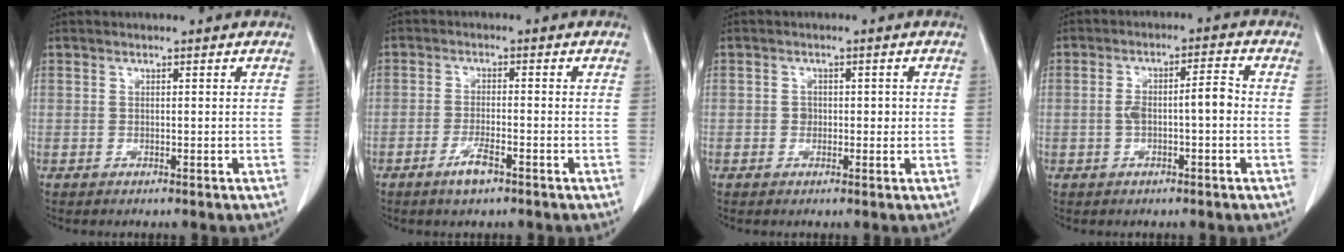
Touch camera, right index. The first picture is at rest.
{"total": 3.6, "force": [-2.3, 0.6, 2.7], "torque": [-0.054, -0.003, -0.042]}
{"total": 1.7, "force": [0.0, 1.5, 0.9], "torque": [-0.006, 0.007, 0.002]}
{"total": 5.3, "force": [-0.6, 1.4, 5.1], "torque": [-0.095, 0.024, -0.006]}